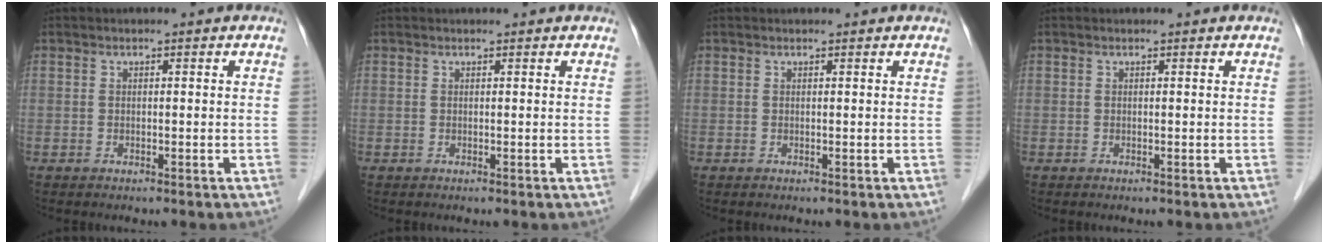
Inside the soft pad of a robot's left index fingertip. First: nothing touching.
{"total": 1.9, "force": [1.9, 0.3, 0.5], "torque": [-0.012, 0.015, 0.017]}
{"total": 1.7, "force": [1.6, 0.3, 0.3], "torque": [-0.012, 0.013, 0.015]}
{"total": 0.9, "force": [0.8, 0.2, 0.1], "torque": [-0.008, 0.008, 0.009]}